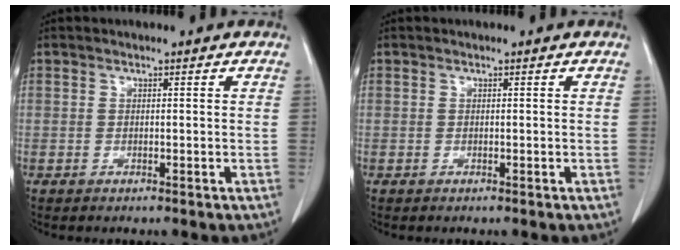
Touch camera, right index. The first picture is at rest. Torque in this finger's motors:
{"motor_torque": [0.00, 0.00, 0.02, 0.00]}